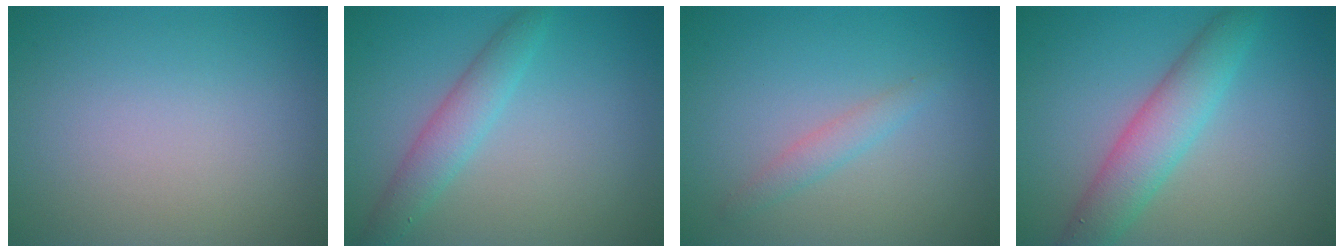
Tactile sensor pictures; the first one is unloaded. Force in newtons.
{"total": 2.9, "press": 2.9, "slide": 0.1}
{"total": 1.5, "press": 1.5, "slide": 0.0}
{"total": 4.8, "press": 4.8, "slide": 0.3}